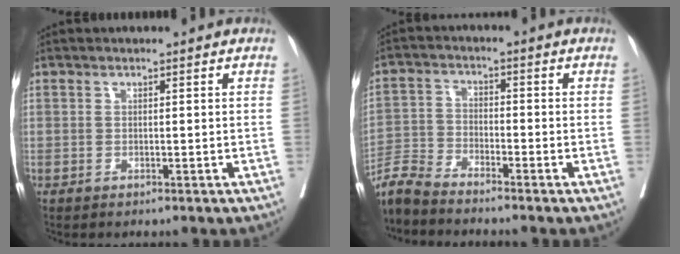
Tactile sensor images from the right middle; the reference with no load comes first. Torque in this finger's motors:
{"motor_torque": [0.03, -0.30, -0.03, 0.01]}